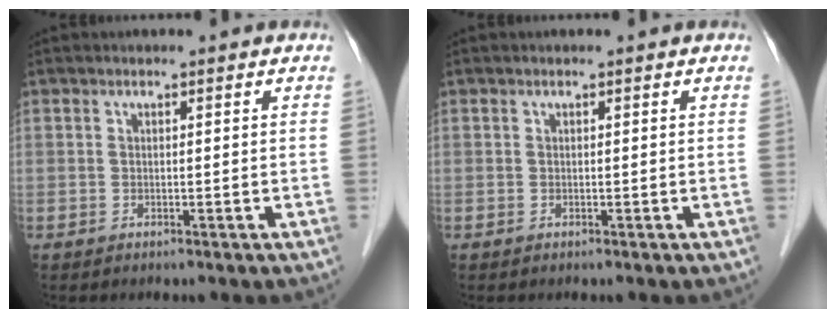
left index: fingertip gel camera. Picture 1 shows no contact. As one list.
[{"total": 0.0}]